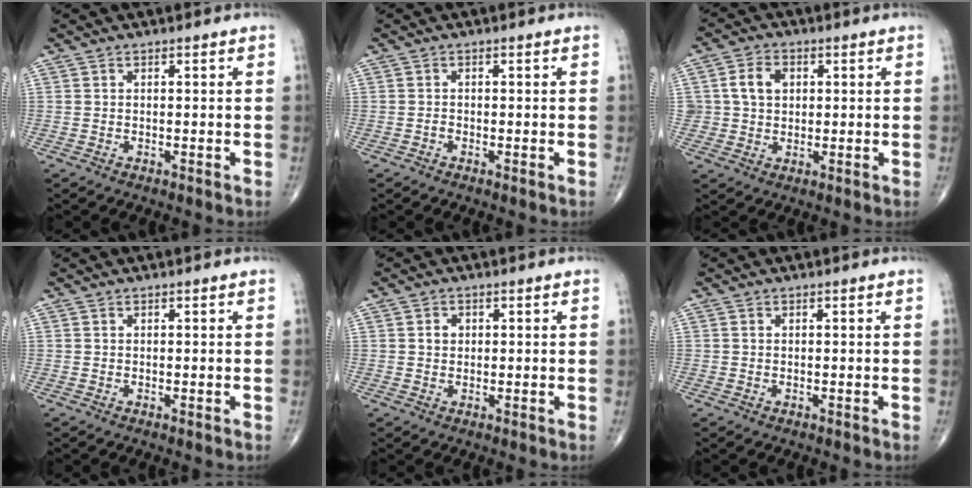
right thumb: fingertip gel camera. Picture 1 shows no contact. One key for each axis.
{"total": 0.6, "fx": -0.3, "fy": 0.3, "fz": 0.4, "tx": -0.008, "ty": -0.001, "tz": -0.009}
{"total": 5.7, "fx": 1.1, "fy": 4.6, "fz": 3.1, "tx": -0.034, "ty": 0.002, "tz": 0.020}
{"total": 0.0}
{"total": 1.9, "fx": 0.4, "fy": 1.7, "fz": 0.9, "tx": -0.006, "ty": 0.002, "tz": 0.005}
{"total": 0.0}